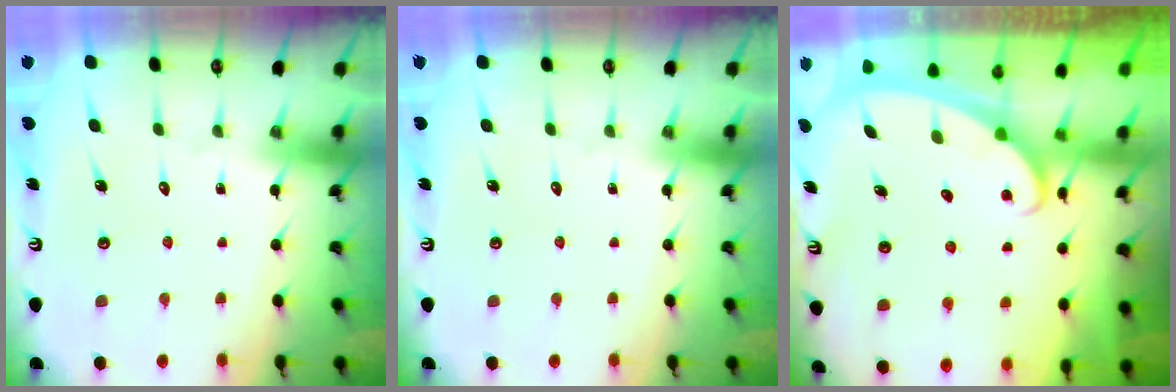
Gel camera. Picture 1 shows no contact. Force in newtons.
{"total": 0.0}
{"total": 2.4, "press": 2.3, "slide": 0.4}